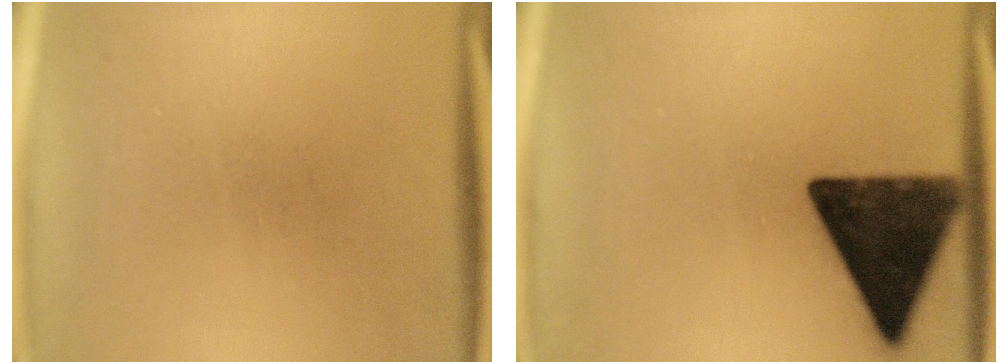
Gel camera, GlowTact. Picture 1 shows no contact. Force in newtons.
{"total": 15.9}